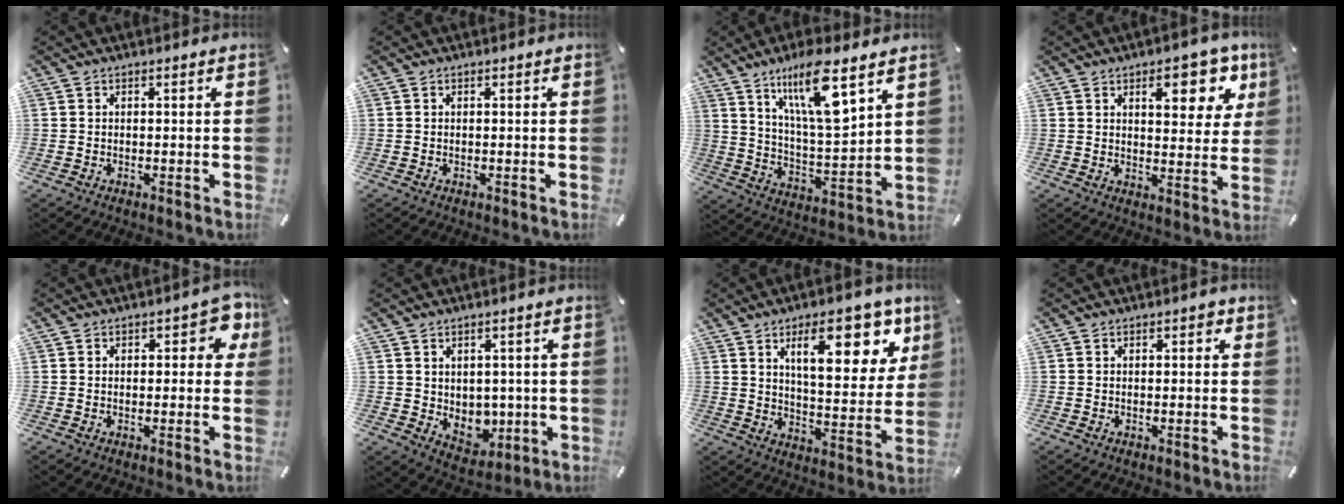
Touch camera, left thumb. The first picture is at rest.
{"total": 0.0}
{"total": 16.5, "force": [10.4, 4.6, 11.9], "torque": [-0.213, -0.044, 0.173]}
{"total": 11.8, "force": [6.1, 5.6, 8.5], "torque": [-0.096, -0.023, 0.096]}
{"total": 5.6, "force": [1.8, 2.9, 4.4], "torque": [-0.043, -0.004, 0.021]}
{"total": 5.7, "force": [1.5, 5.2, 1.7], "torque": [-0.009, -0.018, 0.032]}
{"total": 18.9, "force": [9.7, 7.9, 14.1], "torque": [-0.202, -0.036, 0.151]}
{"total": 1.2, "force": [0.4, 0.7, 0.9], "torque": [-0.009, 0.002, 0.003]}